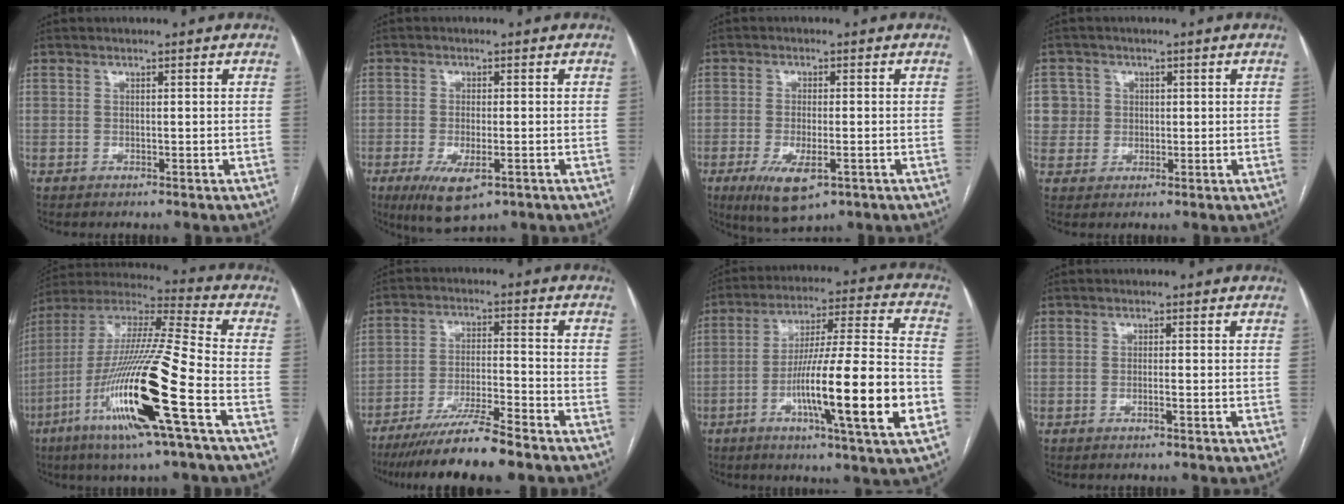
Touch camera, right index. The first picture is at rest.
{"total": 7.1, "force": [-3.3, 2.4, 5.8], "torque": [-0.104, -0.017, -0.046]}
{"total": 7.6, "force": [-3.4, 2.5, 6.3], "torque": [-0.117, -0.018, -0.049]}
{"total": 4.4, "force": [0.9, 4.3, -0.2], "torque": [0.017, 0.012, 0.021]}
{"total": 22.2, "force": [-8.3, 0.5, 20.6], "torque": [-0.423, -0.029, -0.160]}
{"total": 10.6, "force": [-8.6, -0.3, 6.2], "torque": [-0.101, -0.027, -0.149]}
{"total": 19.9, "force": [-6.1, 0.3, 19.0], "torque": [-0.297, -0.006, -0.097]}
{"total": 0.9, "force": [-0.4, -0.1, 0.7], "torque": [-0.017, 0.001, -0.005]}